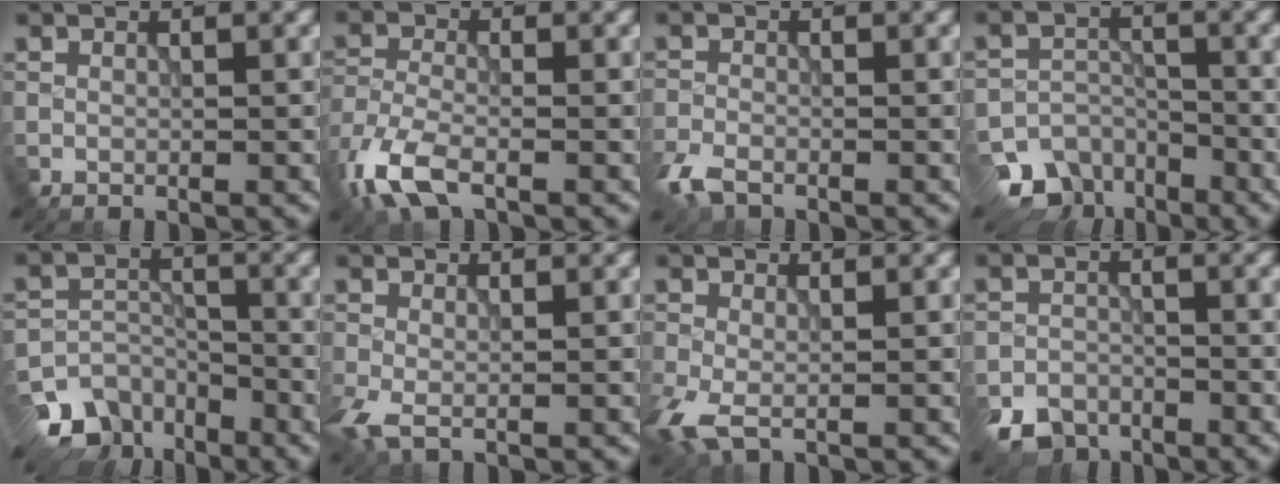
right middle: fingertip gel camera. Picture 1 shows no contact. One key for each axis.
{"total": 6.0, "fx": -3.9, "fy": 2.4, "fz": 3.9, "tx": -0.091, "ty": -0.013, "tz": -0.089}
{"total": 2.9, "fx": -2.1, "fy": 1.3, "fz": 1.5, "tx": -0.035, "ty": -0.009, "tz": -0.051}
{"total": 6.9, "fx": -5.1, "fy": 4.4, "fz": 1.6, "tx": -0.001, "ty": -0.012, "tz": -0.077}
{"total": 7.5, "fx": -5.6, "fy": 4.6, "fz": 2.0, "tx": -0.018, "ty": -0.010, "tz": -0.095}
{"total": 2.2, "fx": -0.7, "fy": 0.9, "fz": 1.9, "tx": -0.053, "ty": -0.008, "tz": -0.016}
{"total": 3.4, "fx": -1.0, "fy": 1.6, "fz": 2.8, "tx": -0.080, "ty": -0.010, "tz": -0.023}
{"total": 4.4, "fx": -3.5, "fy": 2.5, "fz": 1.1, "tx": -0.016, "ty": -0.009, "tz": -0.064}